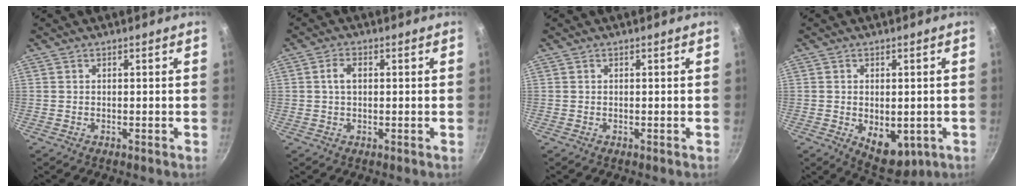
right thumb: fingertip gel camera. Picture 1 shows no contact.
{"total": 2.8, "force": [0.4, 1.6, 2.2], "torque": [-0.035, 0.006, 0.008]}
{"total": 0.0}
{"total": 8.7, "force": [-1.8, 5.4, 6.6], "torque": [-0.072, -0.010, -0.008]}